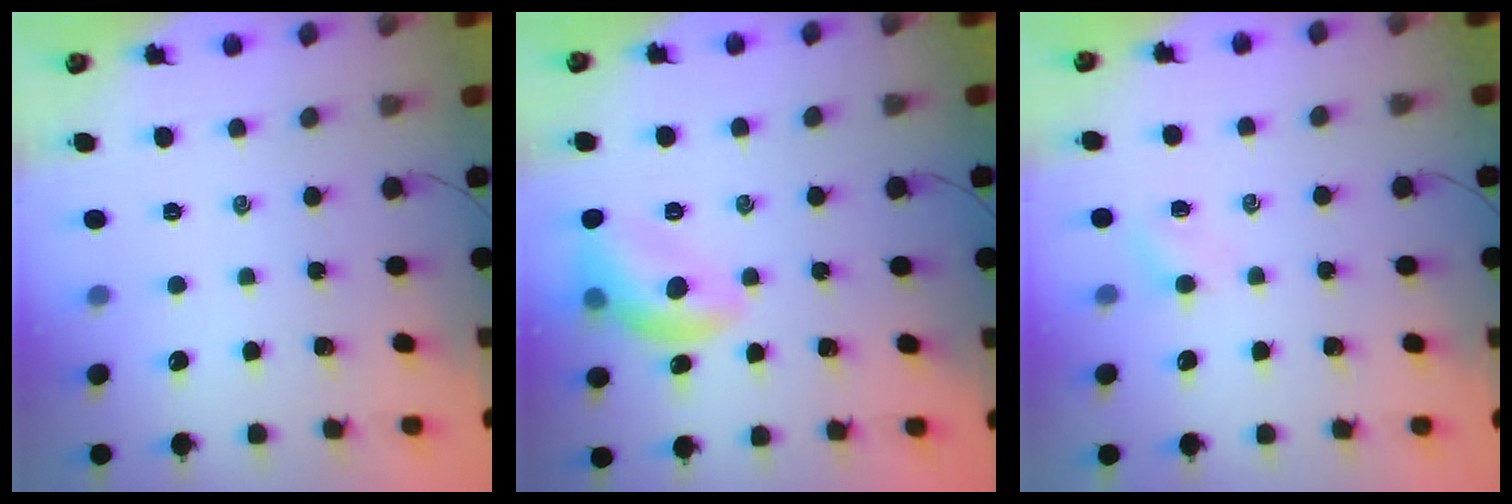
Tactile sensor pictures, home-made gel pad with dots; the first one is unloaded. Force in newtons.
{"total": 12.2, "press": 12.2, "slide": 1.0}
{"total": 2.3, "press": 2.2, "slide": 0.7}